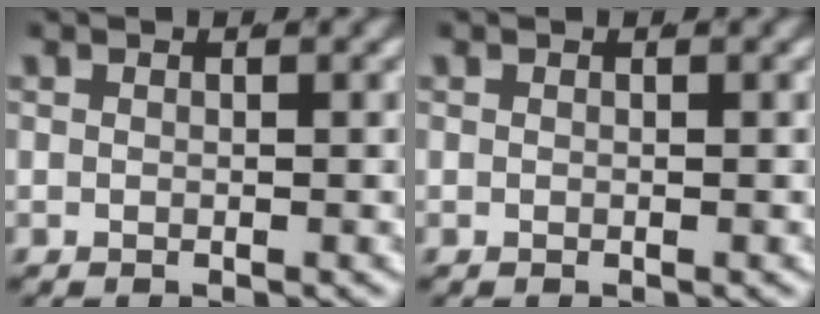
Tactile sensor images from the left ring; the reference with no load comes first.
{"total": 0.0}